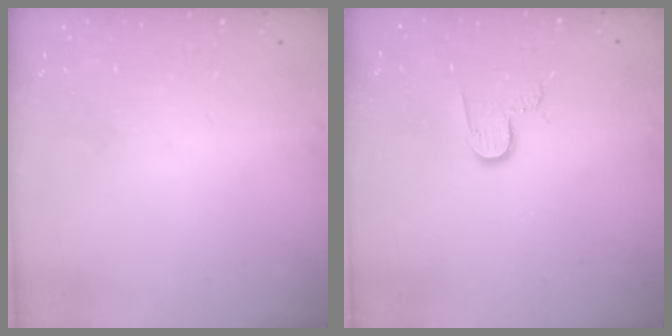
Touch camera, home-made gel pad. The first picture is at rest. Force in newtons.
{"total": 6.5, "press": 6.4, "slide": 0.6}